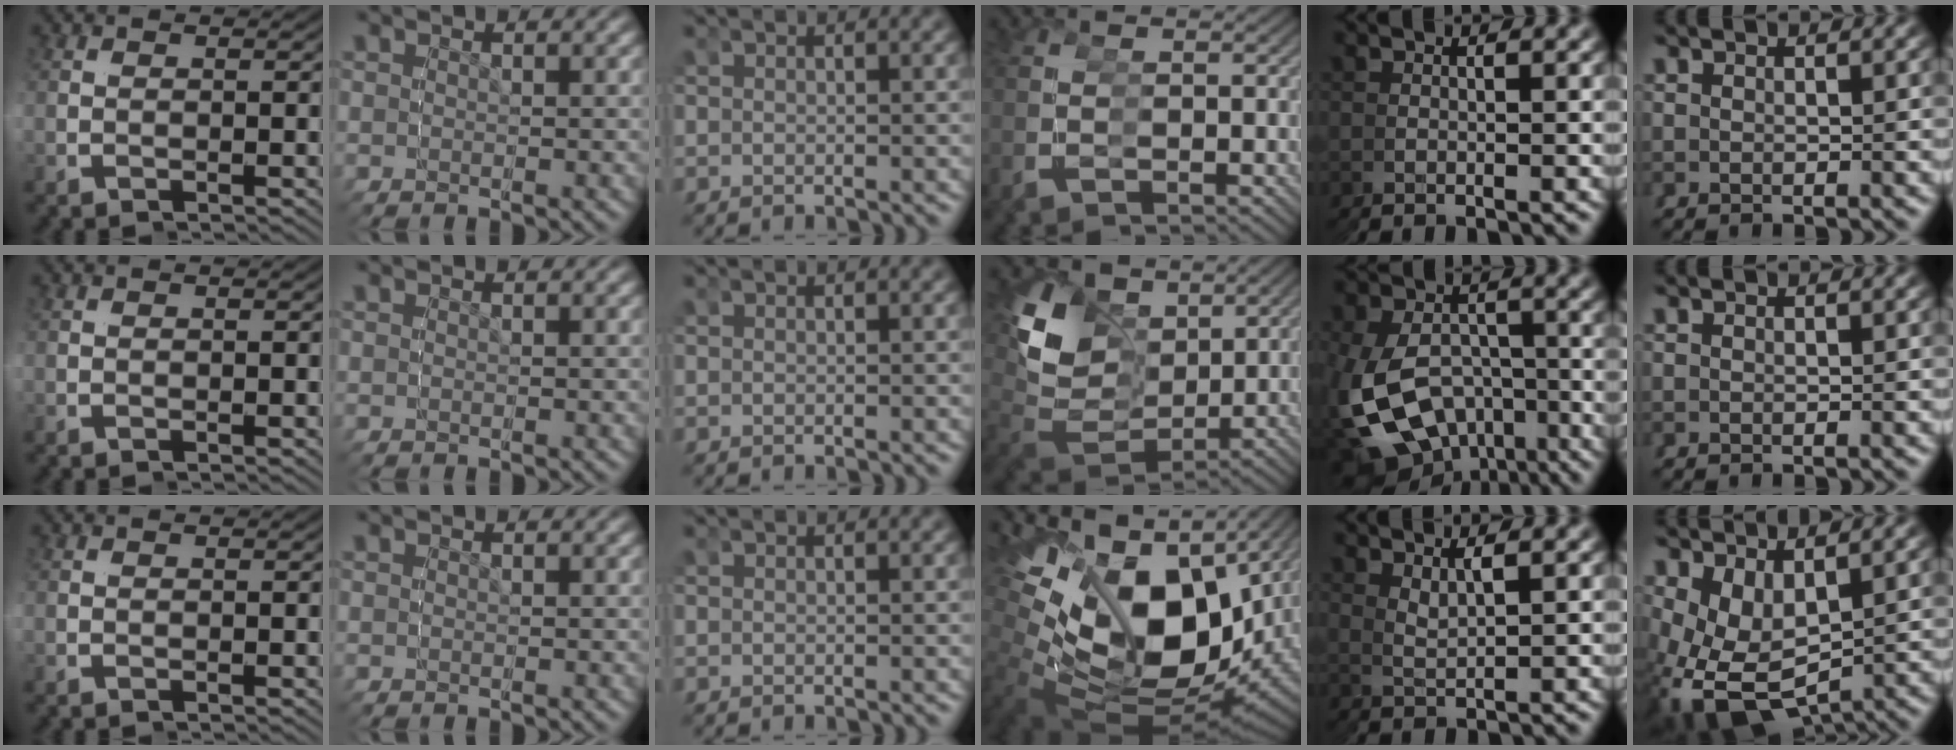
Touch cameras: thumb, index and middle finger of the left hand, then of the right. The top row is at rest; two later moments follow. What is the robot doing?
{"motion": "grasp_and_lifting", "object": "glasses"}